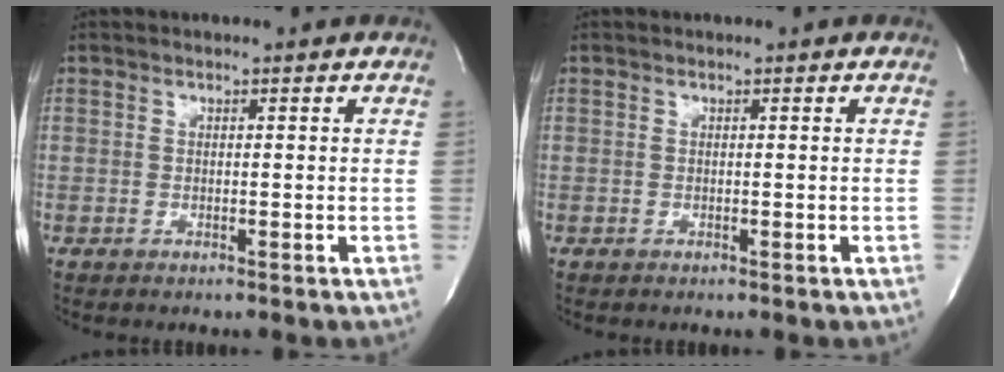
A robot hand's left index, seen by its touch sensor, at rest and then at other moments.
{"total": 0.0}